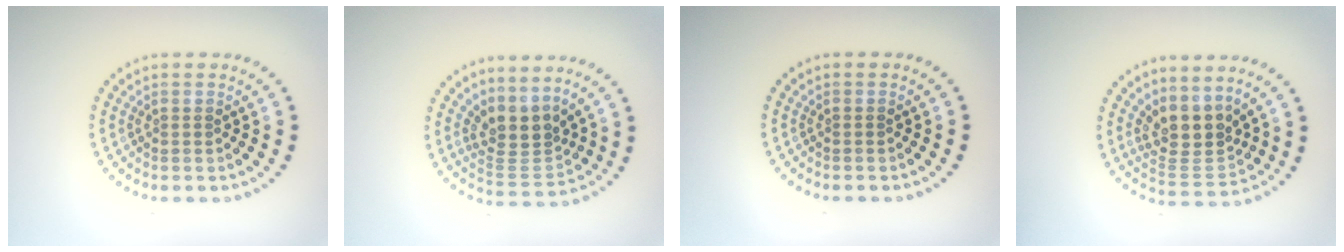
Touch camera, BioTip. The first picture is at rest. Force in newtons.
{"total": 3.6, "press": 2.7, "slide": 2.4}
{"total": 0.0}
{"total": 3.8, "press": 3.0, "slide": 2.4}